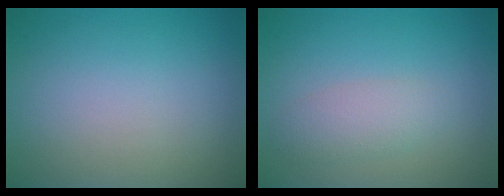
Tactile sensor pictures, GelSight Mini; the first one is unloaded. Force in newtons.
{"total": 2.3, "press": 2.3, "slide": 0.1}